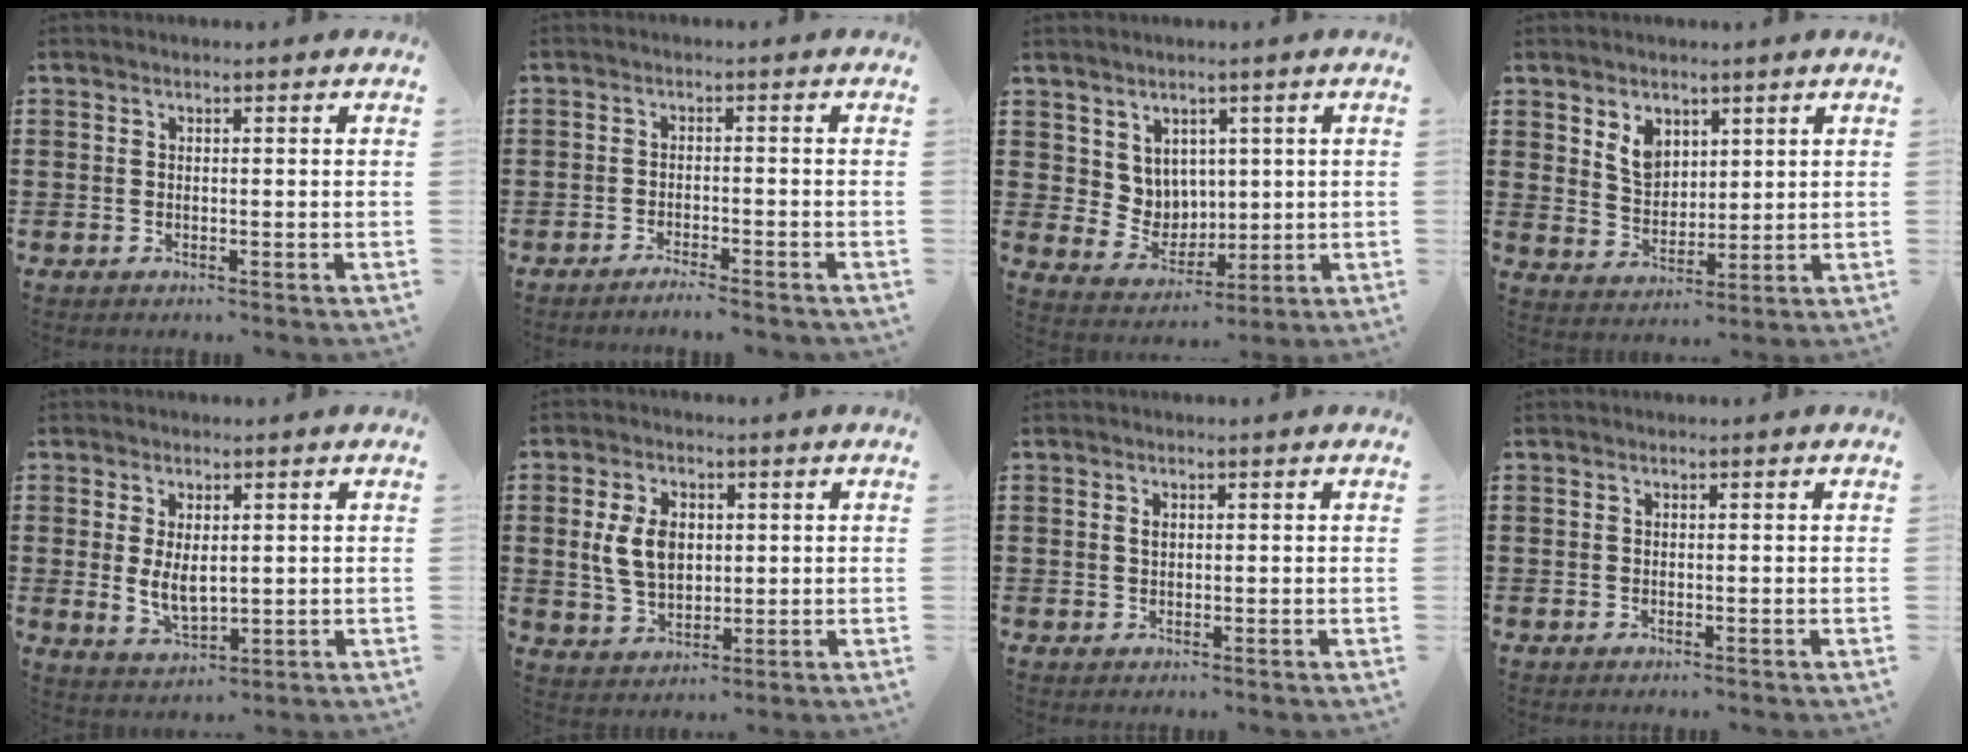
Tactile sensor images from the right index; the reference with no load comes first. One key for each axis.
{"total": 2.0, "fx": -1.9, "fy": -0.3, "fz": 0.6, "tx": -0.011, "ty": 0.000, "tz": -0.037}
{"total": 5.2, "fx": 3.0, "fy": 4.1, "fz": 0.9, "tx": -0.043, "ty": -0.004, "tz": 0.058}
{"total": 4.8, "fx": 2.7, "fy": 3.4, "fz": 2.2, "tx": -0.056, "ty": 0.010, "tz": 0.051}
{"total": 4.5, "fx": 0.5, "fy": 2.4, "fz": 3.7, "tx": -0.067, "ty": 0.002, "tz": 0.009}
{"total": 7.0, "fx": 1.1, "fy": 4.5, "fz": 5.2, "tx": -0.117, "ty": 0.006, "tz": 0.013}
{"total": 1.0, "fx": 0.4, "fy": 0.6, "fz": 0.8, "tx": -0.018, "ty": 0.004, "tz": 0.007}
{"total": 0.0}